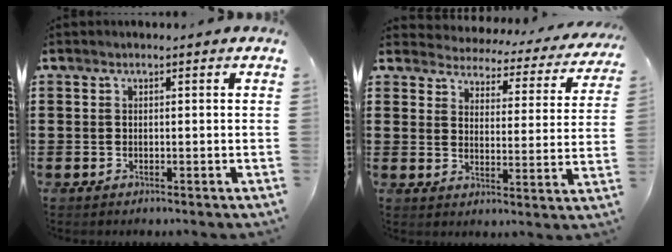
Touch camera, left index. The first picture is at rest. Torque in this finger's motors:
{"motor_torque": [1.19, -0.95, 0.15, 0.00]}